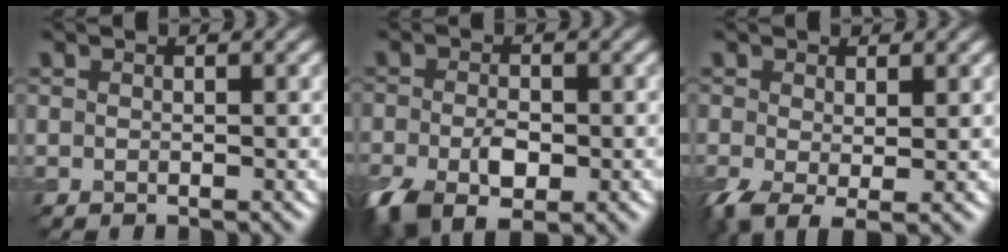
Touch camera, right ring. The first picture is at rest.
{"total": 6.1, "force": [-2.6, 3.3, 4.4], "torque": [-0.088, -0.011, -0.050]}
{"total": 3.6, "force": [-0.7, 1.6, 3.1], "torque": [-0.071, -0.012, -0.013]}